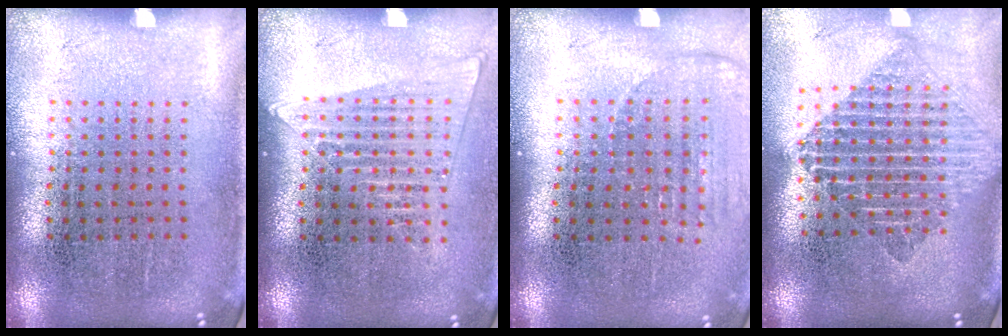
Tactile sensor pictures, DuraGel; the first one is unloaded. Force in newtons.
{"total": 1.3, "press": 1.2, "slide": 0.5}
{"total": 1.1, "press": 1.1, "slide": 0.4}
{"total": 1.9, "press": 1.6, "slide": 1.1}